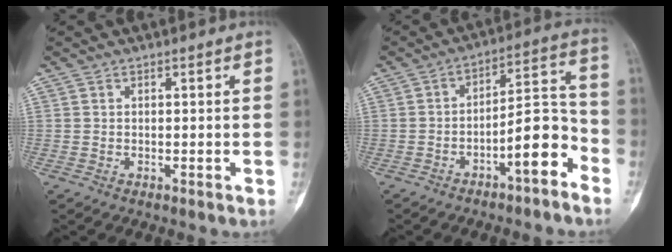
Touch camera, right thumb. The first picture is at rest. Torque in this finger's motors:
{"motor_torque": [0.72, 1.09, 0.94, -0.49, 0.20]}